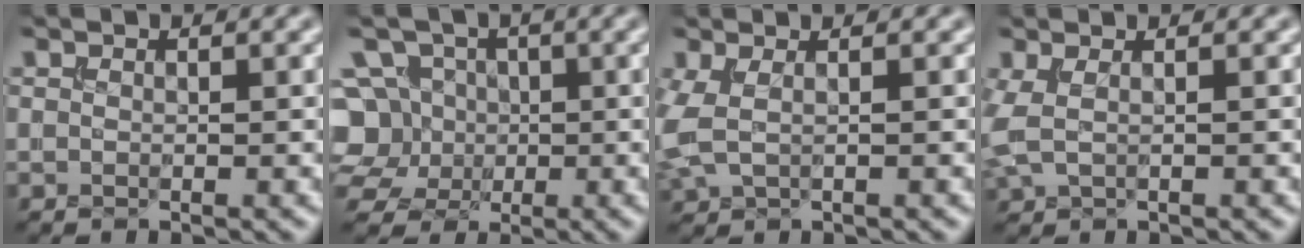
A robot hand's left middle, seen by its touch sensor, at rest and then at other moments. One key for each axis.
{"total": 8.2, "fx": 0.4, "fy": 7.3, "fz": 3.6, "tx": -0.073, "ty": 0.033, "tz": -0.025}
{"total": 2.2, "fx": 0.3, "fy": 1.1, "fz": 1.9, "tx": -0.057, "ty": 0.002, "tz": 0.005}
{"total": 1.7, "fx": 0.4, "fy": 0.8, "fz": 1.5, "tx": -0.042, "ty": 0.005, "tz": 0.005}